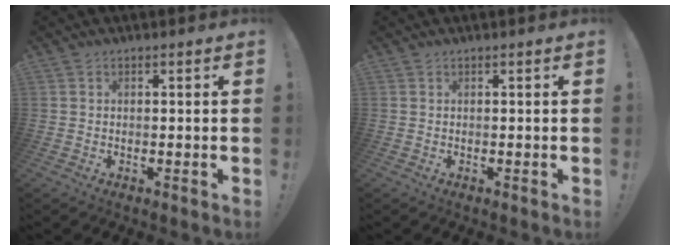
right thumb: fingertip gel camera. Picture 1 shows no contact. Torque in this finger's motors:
{"motor_torque": [0.00, 0.00, 0.00, 0.00, 0.00]}